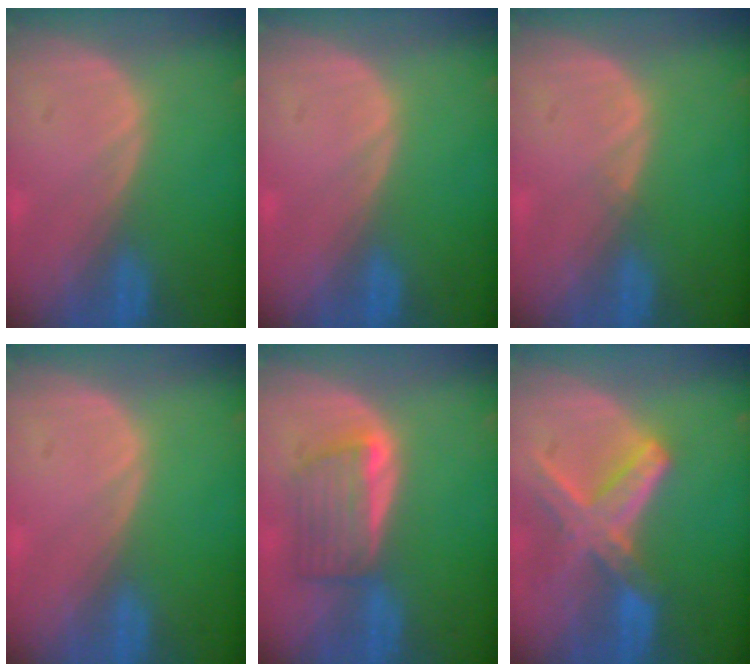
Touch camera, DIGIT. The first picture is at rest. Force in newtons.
{"total": 0.0}
{"total": 0.5, "press": 0.5, "slide": 0.1}
{"total": 0.0}
{"total": 5.7, "press": 5.6, "slide": 1.1}
{"total": 8.2, "press": 7.3, "slide": 3.9}